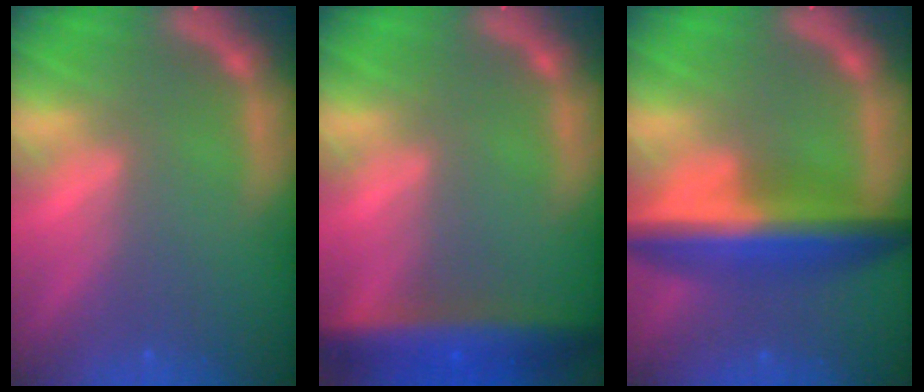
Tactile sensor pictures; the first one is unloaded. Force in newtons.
{"total": 6.9}
{"total": 8.5}